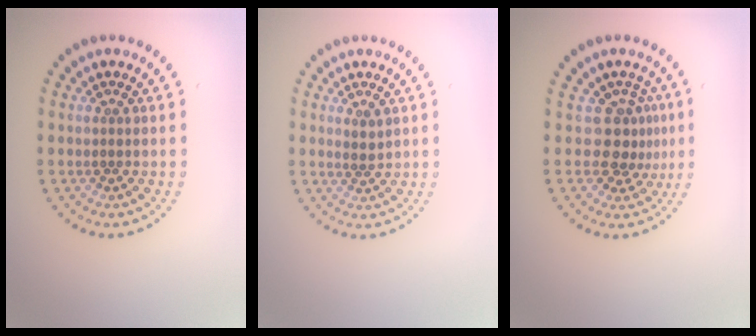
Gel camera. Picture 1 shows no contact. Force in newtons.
{"total": 0.9, "press": 0.6, "slide": 0.6}
{"total": 2.8, "press": 2.0, "slide": 1.9}